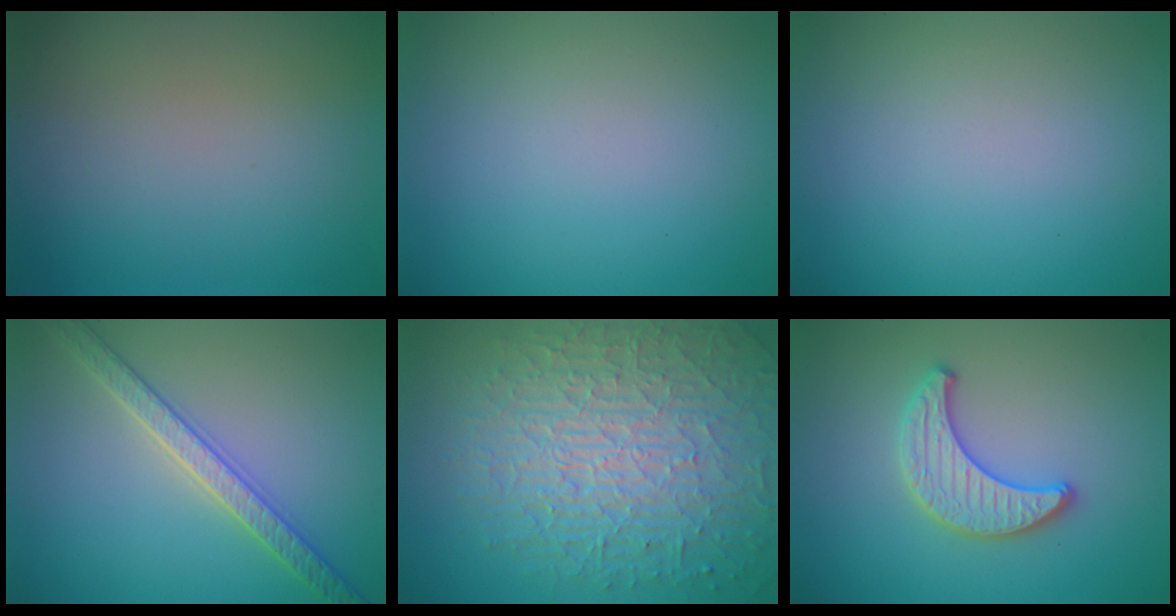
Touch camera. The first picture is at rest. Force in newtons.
{"total": 0.0}
{"total": 0.0}
{"total": 3.4, "press": 3.4, "slide": 0.6}
{"total": 10.5, "press": 6.9, "slide": 7.9}
{"total": 3.3, "press": 3.3, "slide": 0.3}